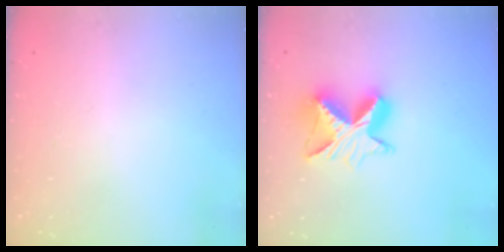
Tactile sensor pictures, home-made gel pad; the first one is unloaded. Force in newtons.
{"total": 10.9, "press": 10.9, "slide": 0.7}